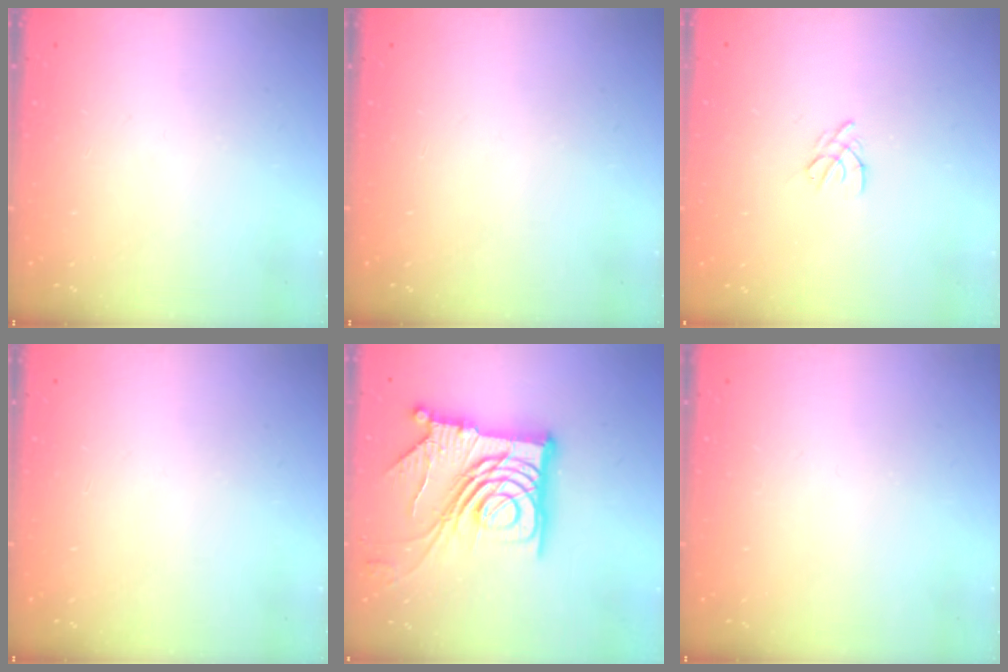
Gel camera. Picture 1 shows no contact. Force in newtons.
{"total": 0.0}
{"total": 2.5, "press": 2.4, "slide": 0.6}
{"total": 0.0}
{"total": 20.3, "press": 20.2, "slide": 2.3}
{"total": 0.0}